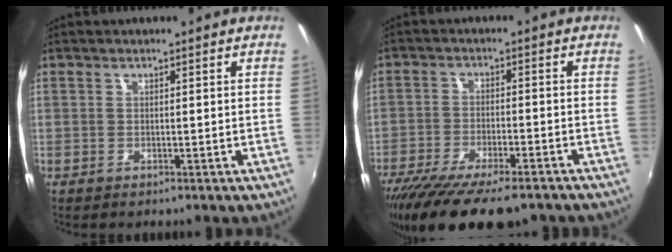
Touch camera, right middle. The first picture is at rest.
{"total": 17.4, "force": [-13.7, 4.4, 9.8], "torque": [-0.196, -0.052, -0.216]}